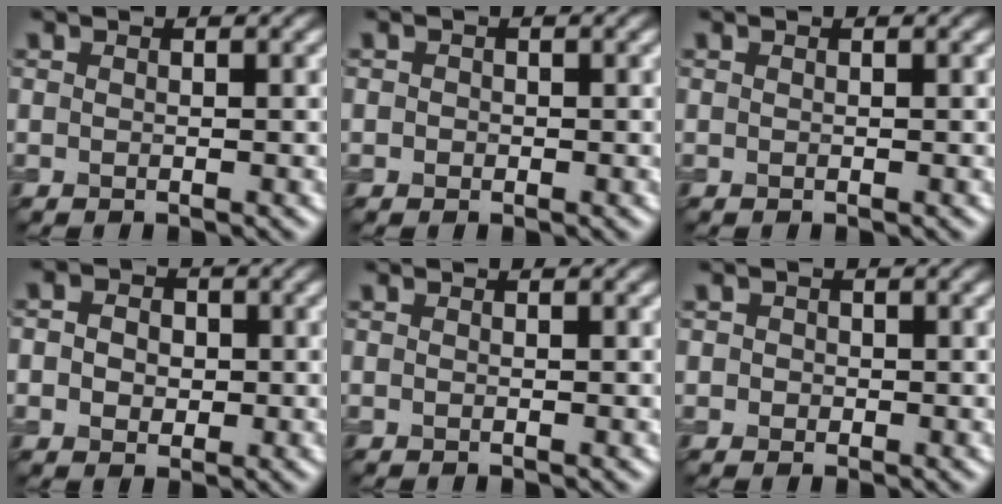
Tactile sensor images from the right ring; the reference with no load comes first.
{"total": 0.6, "force": [0.0, 0.6, 0.2], "torque": [0.002, -0.005, -0.003]}
{"total": 0.0}
{"total": 4.4, "force": [0.6, 3.7, 2.3], "torque": [-0.024, 0.025, -0.024]}
{"total": 0.0}
{"total": 1.5, "force": [0.2, 1.4, 0.5], "torque": [0.009, 0.005, -0.009]}